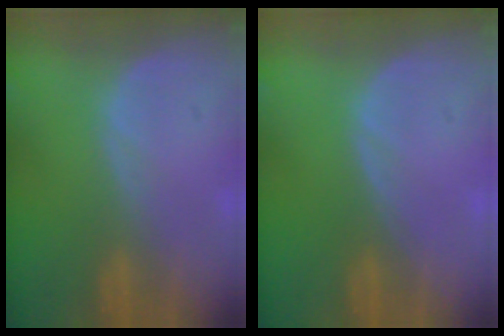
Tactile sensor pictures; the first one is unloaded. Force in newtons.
{"total": 0.0}